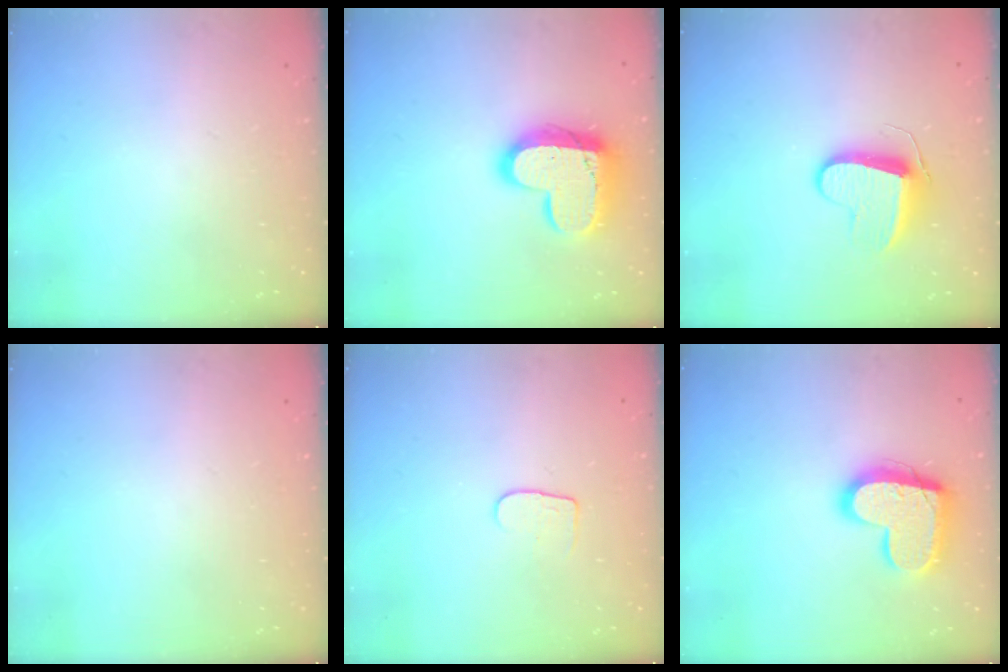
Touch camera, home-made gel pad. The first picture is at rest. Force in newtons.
{"total": 19.0, "press": 19.0, "slide": 1.5}
{"total": 9.1, "press": 9.1, "slide": 0.2}
{"total": 0.0}
{"total": 4.3, "press": 4.3, "slide": 0.5}
{"total": 17.3, "press": 17.3, "slide": 1.2}